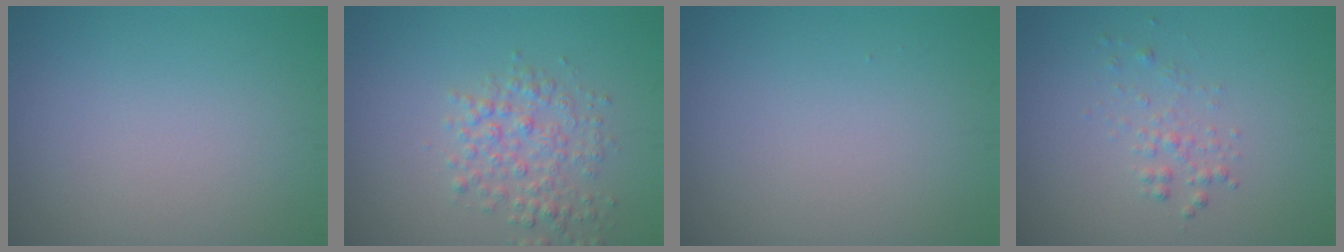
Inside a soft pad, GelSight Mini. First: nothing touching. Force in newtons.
{"total": 3.1, "press": 3.1, "slide": 0.1}
{"total": 0.0}
{"total": 1.4, "press": 1.4, "slide": 0.0}